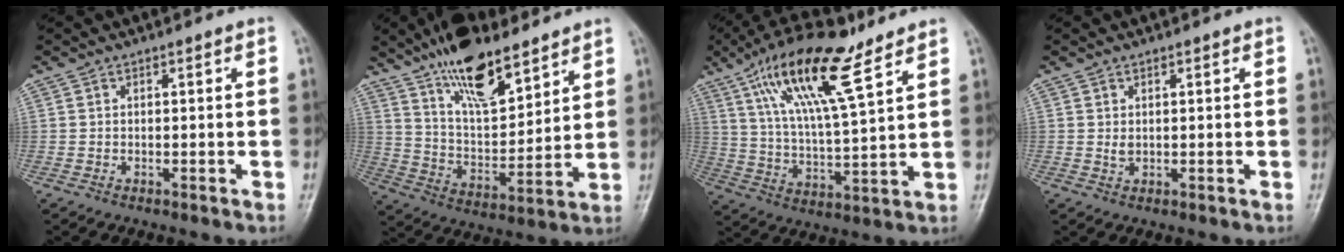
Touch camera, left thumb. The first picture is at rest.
{"total": 16.5, "force": [11.5, 6.3, 10.0], "torque": [-0.140, -0.063, 0.210]}
{"total": 17.5, "force": [10.0, 4.7, 13.6], "torque": [-0.238, -0.030, 0.184]}
{"total": 1.5, "force": [0.3, 1.0, 1.0], "torque": [-0.014, 0.001, 0.009]}